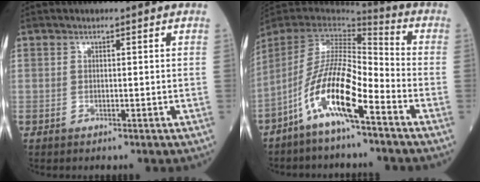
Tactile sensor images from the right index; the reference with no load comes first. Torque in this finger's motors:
{"motor_torque": [1.14, -1.00, 1.05, 0.21]}